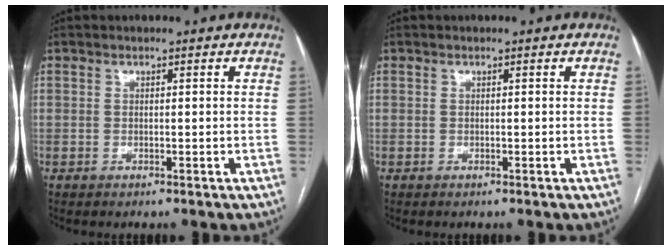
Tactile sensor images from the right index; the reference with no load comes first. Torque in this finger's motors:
{"motor_torque": [0.00, 0.00, 0.00, 0.00]}